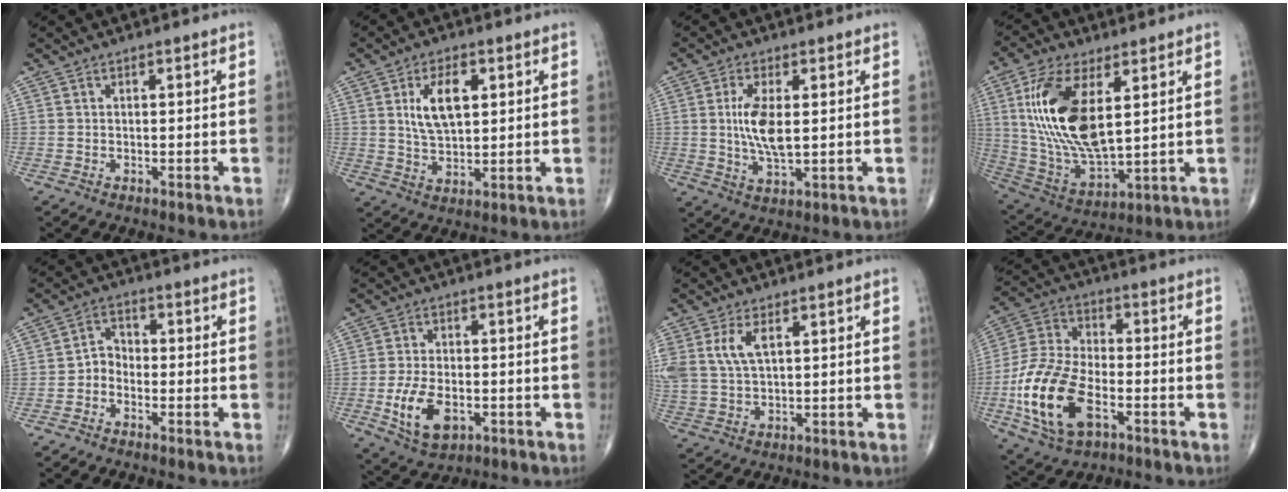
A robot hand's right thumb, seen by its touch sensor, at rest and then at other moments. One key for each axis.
{"total": 8.9, "fx": 2.6, "fy": 4.5, "fz": 7.3, "tx": -0.119, "ty": -0.008, "tz": 0.050}
{"total": 7.9, "fx": 0.9, "fy": 3.0, "fz": 7.2, "tx": -0.147, "ty": -0.014, "tz": 0.020}
{"total": 19.4, "fx": 4.9, "fy": 8.8, "fz": 16.6, "tx": -0.334, "ty": -0.023, "tz": 0.102}
{"total": 3.4, "fx": -1.6, "fy": 2.5, "fz": 1.6, "tx": -0.011, "ty": 0.021, "tz": -0.043}
{"total": 9.3, "fx": -2.8, "fy": 5.5, "fz": 7.0, "tx": -0.126, "ty": 0.003, "tz": -0.039}
{"total": 8.0, "fx": 2.9, "fy": 4.3, "fz": 6.1, "tx": -0.138, "ty": 0.000, "tz": 0.066}
{"total": 17.6, "fx": -5.8, "fy": 9.6, "fz": 13.5, "tx": -0.276, "ty": 0.020, "tz": -0.107}